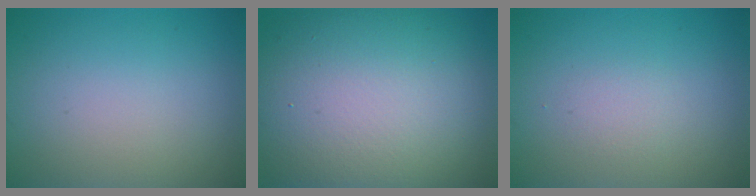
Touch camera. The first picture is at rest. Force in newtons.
{"total": 15.4, "press": 15.3, "slide": 1.0}
{"total": 1.1, "press": 1.1, "slide": 0.0}